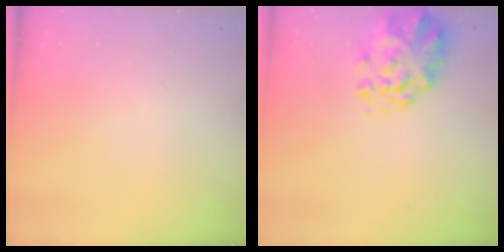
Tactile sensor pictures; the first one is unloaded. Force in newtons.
{"total": 2.8, "press": 2.5, "slide": 1.3}